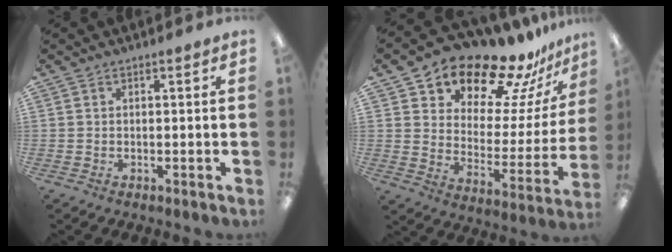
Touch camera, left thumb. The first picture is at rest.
{"total": 17.4, "force": [14.9, 7.2, 5.7], "torque": [-0.094, -0.127, 0.251]}